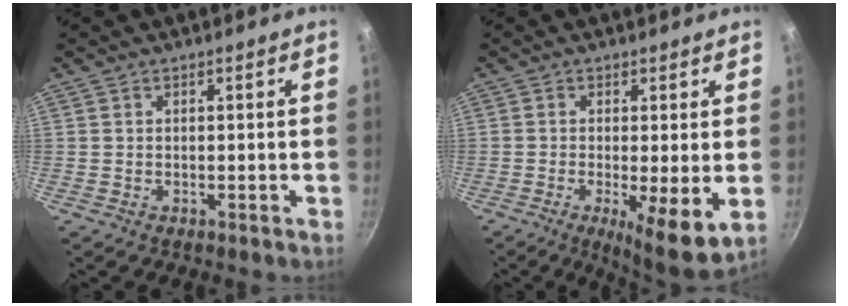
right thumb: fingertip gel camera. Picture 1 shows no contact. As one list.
[{"total": 9.2, "force": [-1.7, 1.9, 8.8], "torque": [-0.133, -0.016, -0.019]}]